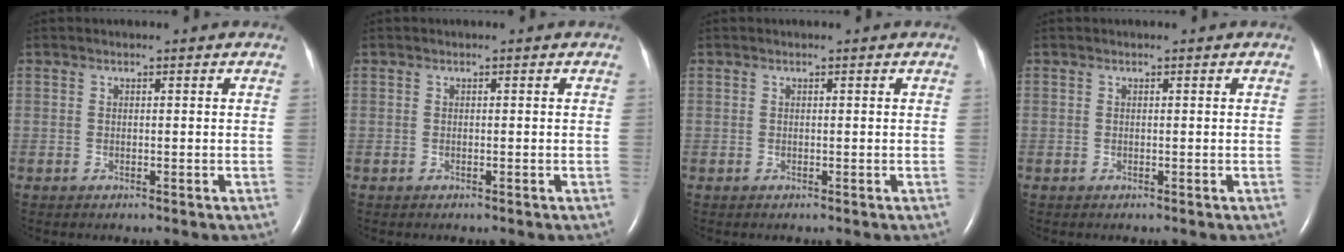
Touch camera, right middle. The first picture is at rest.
{"total": 0.0}
{"total": 0.0}
{"total": 0.0}